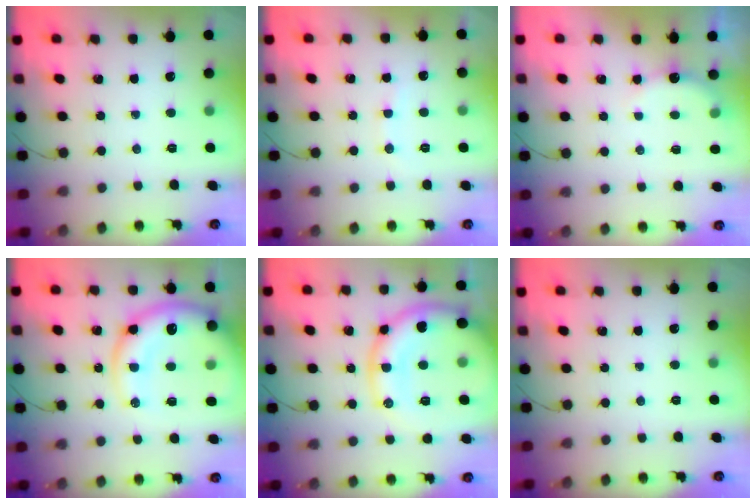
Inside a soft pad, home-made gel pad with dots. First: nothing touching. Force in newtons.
{"total": 3.3, "press": 3.2, "slide": 0.9}
{"total": 3.8, "press": 3.7, "slide": 0.8}
{"total": 17.5, "press": 16.9, "slide": 4.5}
{"total": 19.2, "press": 19.1, "slide": 1.2}
{"total": 0.0}